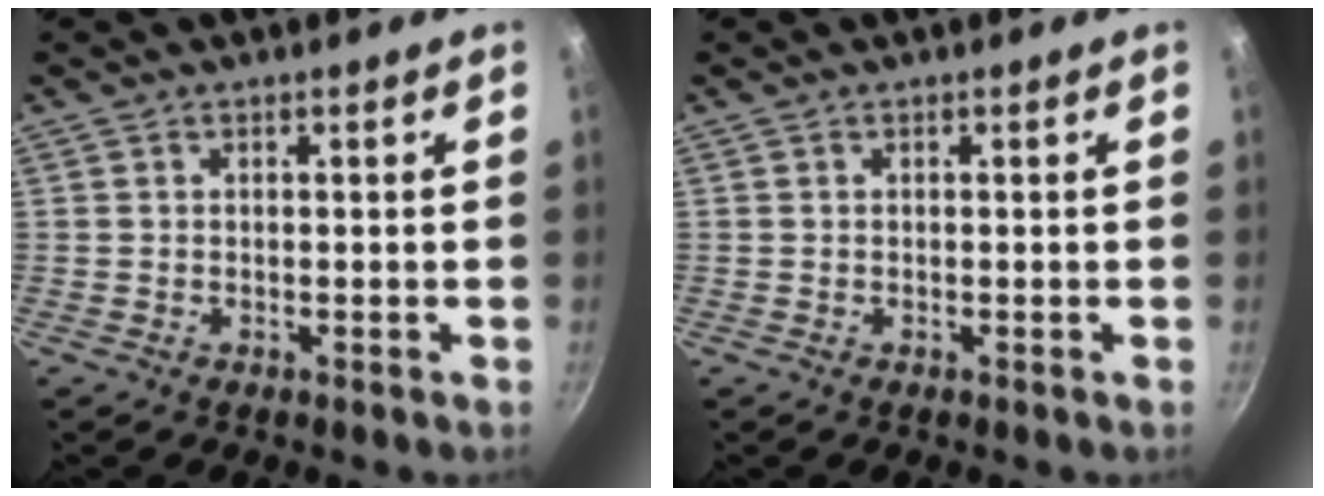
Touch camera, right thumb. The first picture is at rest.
{"total": 0.0}